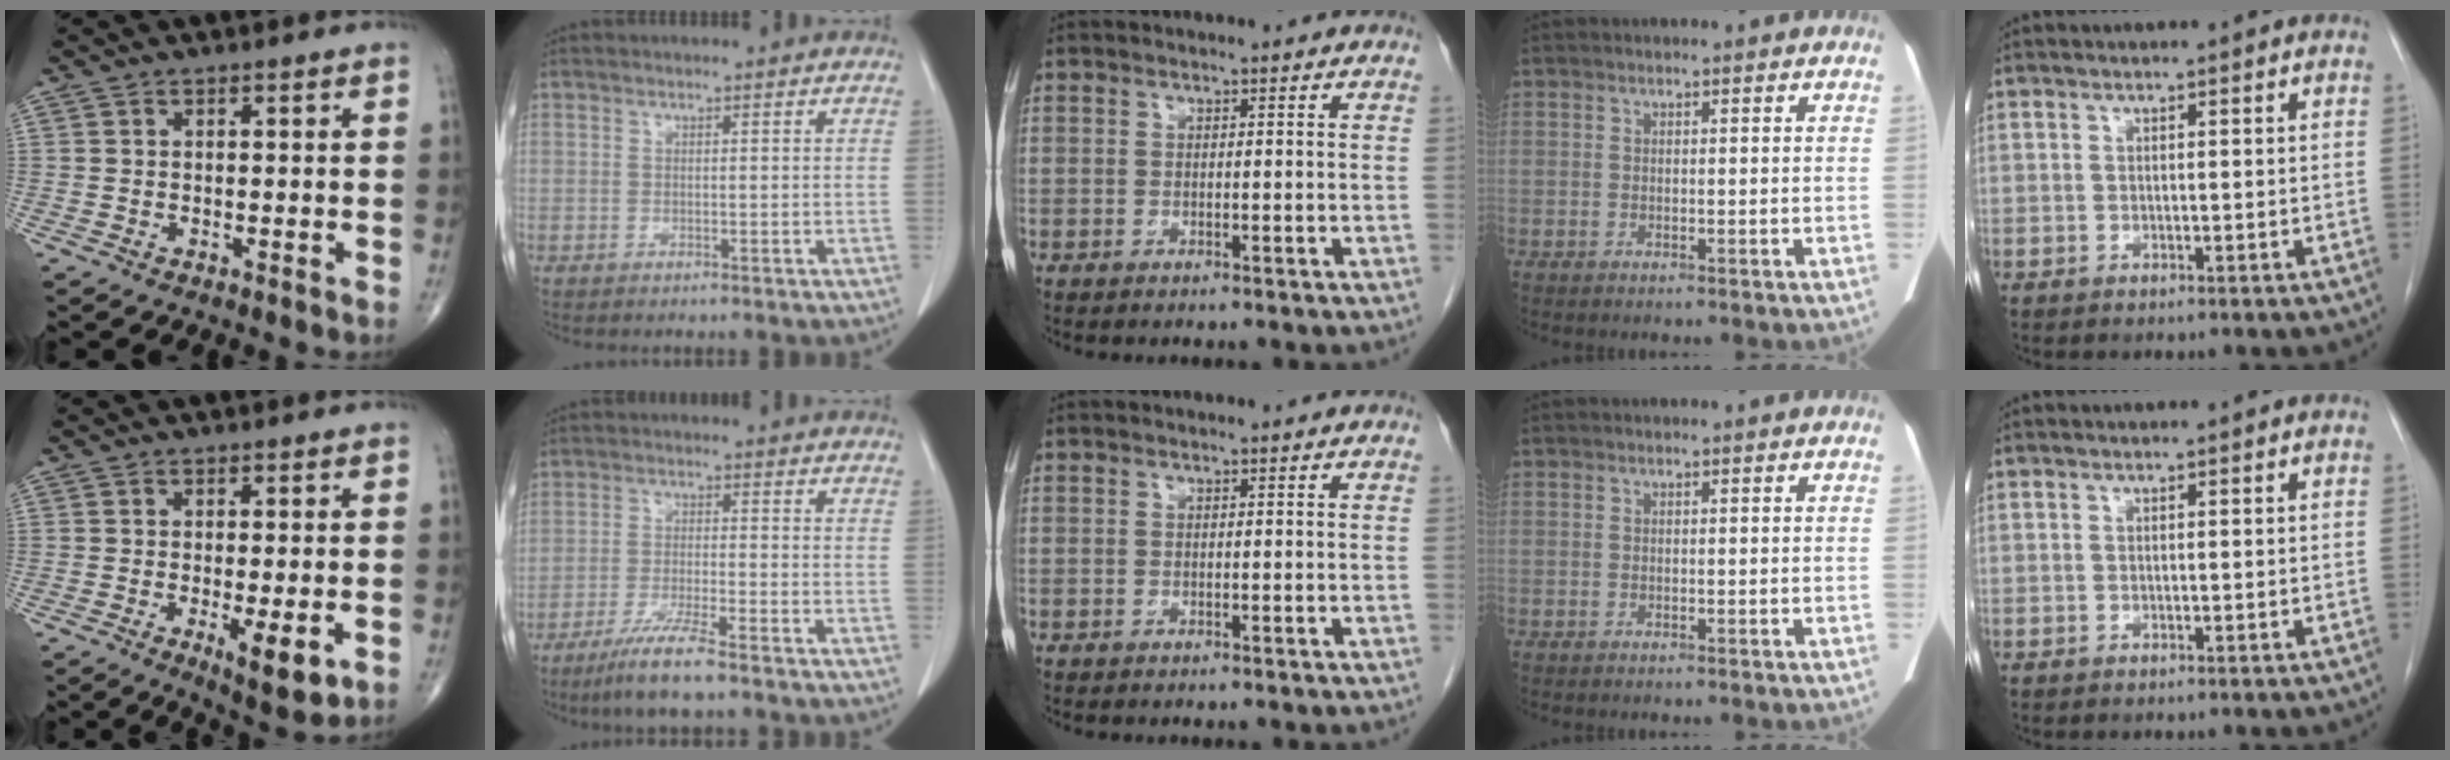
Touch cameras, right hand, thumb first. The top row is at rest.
{"thumb": {"total": 7.1, "force": [-2.1, 1.9, 6.5], "torque": [-0.095, -0.020, -0.029]}, "index": {"total": 7.4, "force": [-5.5, -0.3, 4.9], "torque": [-0.091, -0.021, -0.101]}}